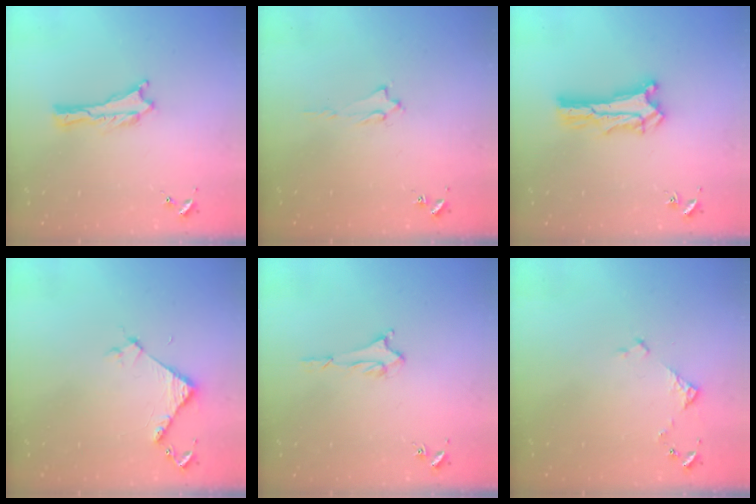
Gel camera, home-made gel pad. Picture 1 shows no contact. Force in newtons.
{"total": 1.7, "press": 1.6, "slide": 0.2}
{"total": 1.5, "press": 1.5, "slide": 0.2}
{"total": 3.8, "press": 3.8, "slide": 0.3}
{"total": 1.5, "press": 1.5, "slide": 0.2}
{"total": 3.5, "press": 3.5, "slide": 0.4}